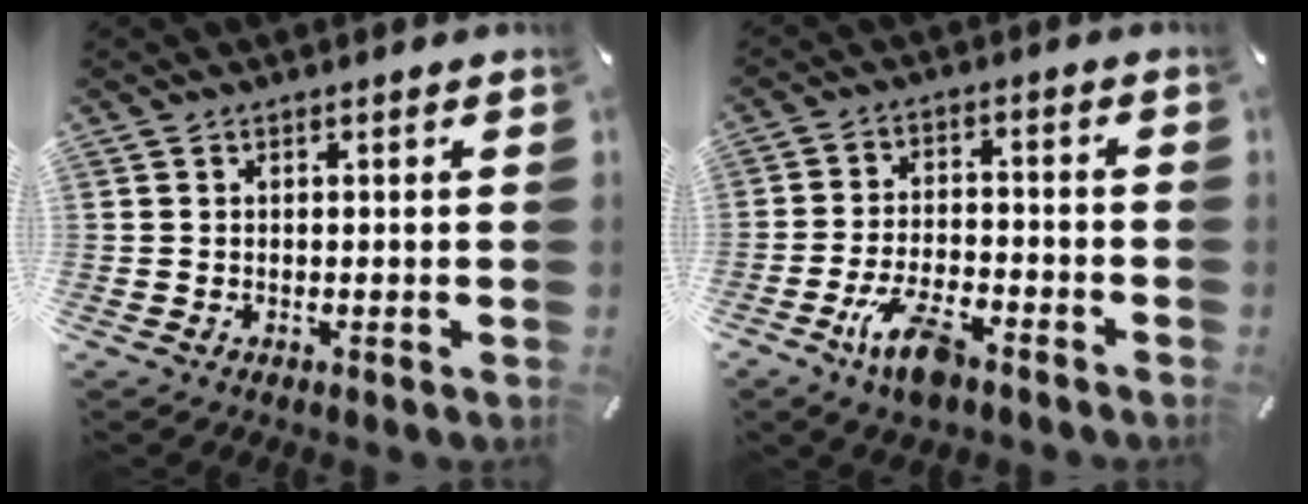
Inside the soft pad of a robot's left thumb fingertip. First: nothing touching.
{"total": 9.9, "force": [-6.1, 3.9, 6.7], "torque": [-0.142, 0.020, -0.113]}